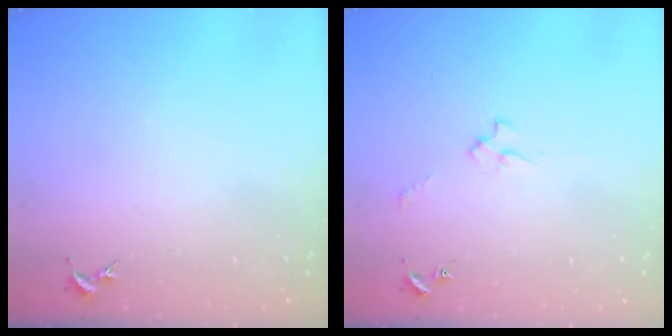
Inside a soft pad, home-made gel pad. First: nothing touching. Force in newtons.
{"total": 2.4, "press": 2.4, "slide": 0.4}